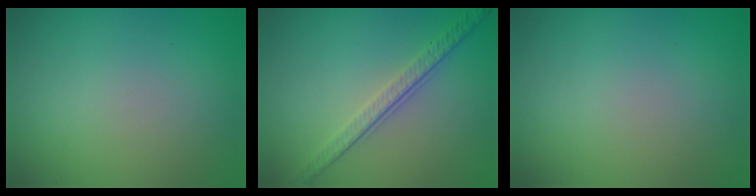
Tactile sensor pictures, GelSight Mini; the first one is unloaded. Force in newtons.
{"total": 3.9, "press": 2.8, "slide": 2.7}
{"total": 0.0}